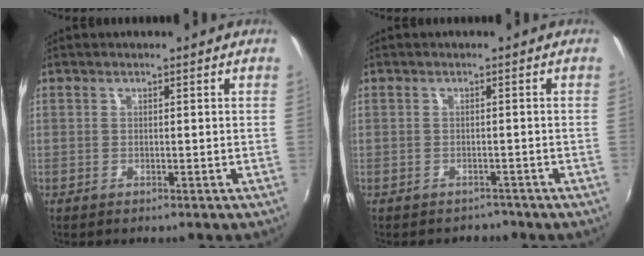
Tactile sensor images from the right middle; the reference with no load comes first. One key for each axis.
{"total": 2.5, "fx": -2.1, "fy": 1.2, "fz": -0.1, "tx": -0.002, "ty": -0.005, "tz": -0.028}